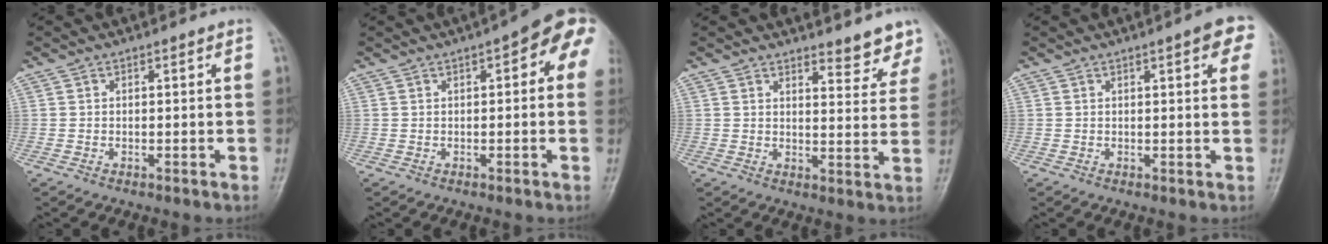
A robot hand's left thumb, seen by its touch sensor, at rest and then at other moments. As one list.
[{"total": 9.4, "force": [3.3, 3.4, 8.1], "torque": [-0.080, 0.016, 0.029]}, {"total": 6.6, "force": [6.0, 2.0, 2.0], "torque": [0.002, -0.045, 0.065]}, {"total": 6.2, "force": [2.8, 1.5, 5.3], "torque": [-0.048, -0.001, 0.027]}]